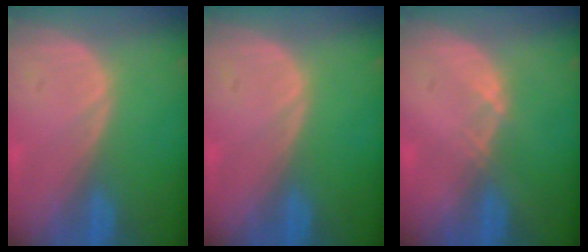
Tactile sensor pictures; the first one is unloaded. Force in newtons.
{"total": 0.0}
{"total": 1.0, "press": 0.8, "slide": 0.5}